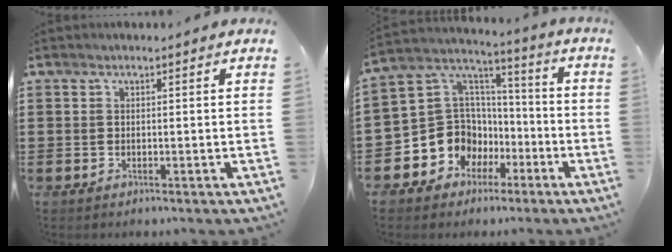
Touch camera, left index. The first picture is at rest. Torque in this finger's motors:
{"motor_torque": [1.21, 0.94, 0.39, 0.08]}